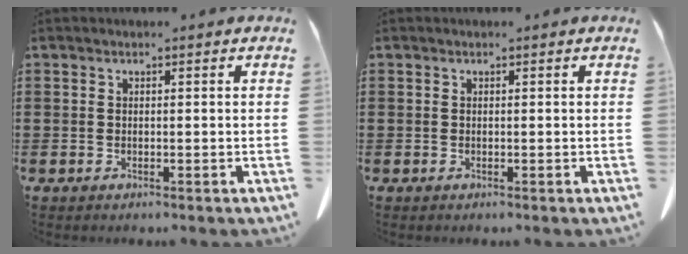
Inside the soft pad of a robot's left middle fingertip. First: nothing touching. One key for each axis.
{"total": 0.0}